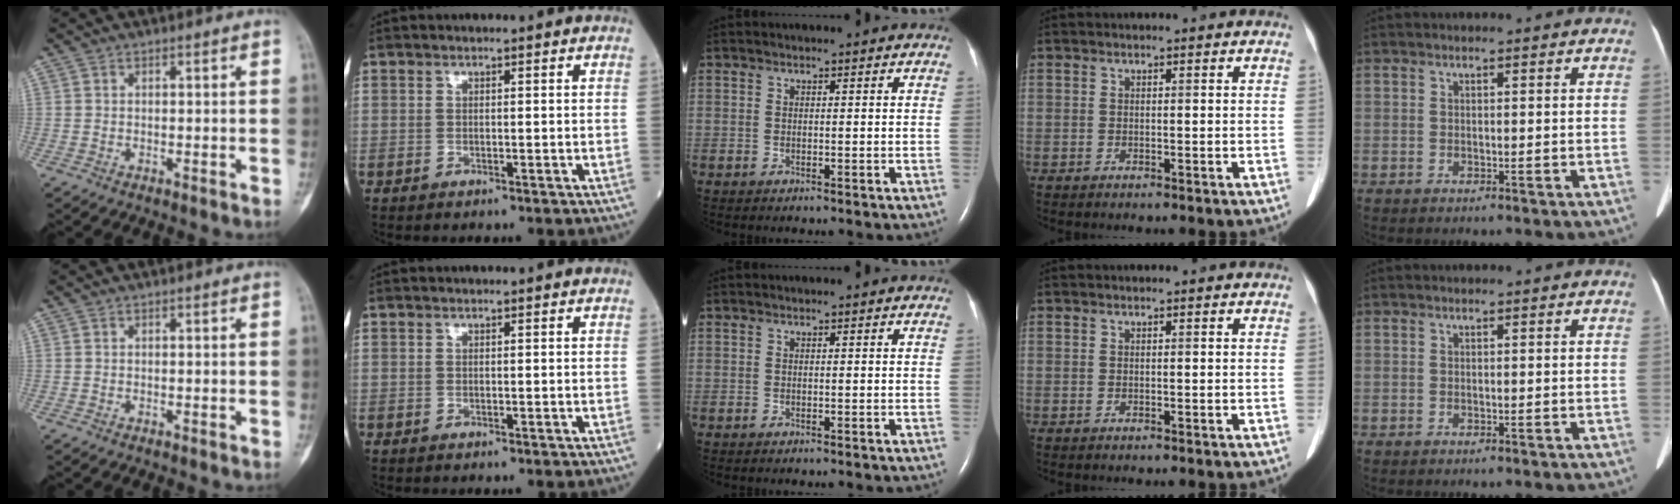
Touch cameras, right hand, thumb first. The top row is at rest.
{}